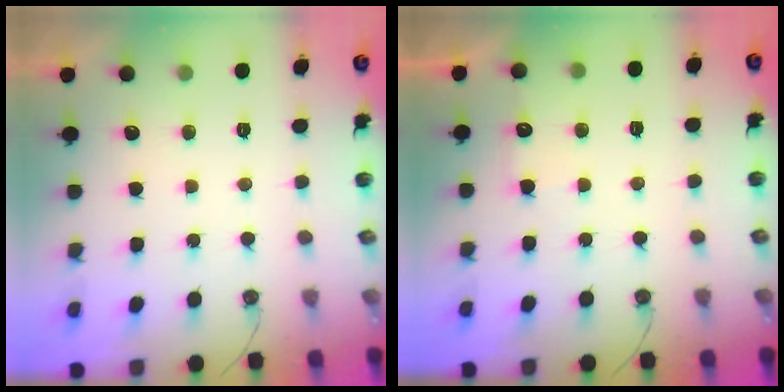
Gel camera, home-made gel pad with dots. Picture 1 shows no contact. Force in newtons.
{"total": 5.4, "press": 5.4, "slide": 0.6}